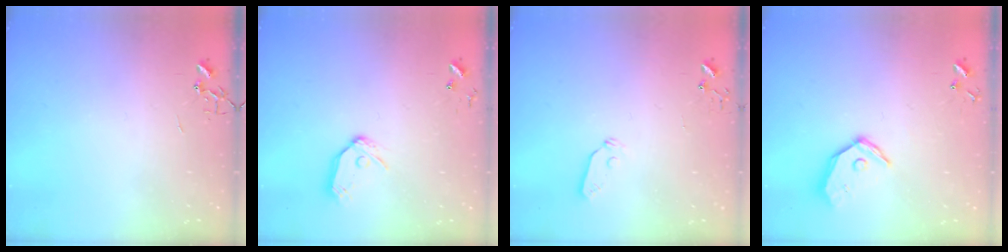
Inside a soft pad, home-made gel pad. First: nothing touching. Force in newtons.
{"total": 9.6, "press": 9.6, "slide": 1.0}
{"total": 4.6, "press": 4.6, "slide": 0.3}
{"total": 12.3, "press": 12.1, "slide": 1.9}